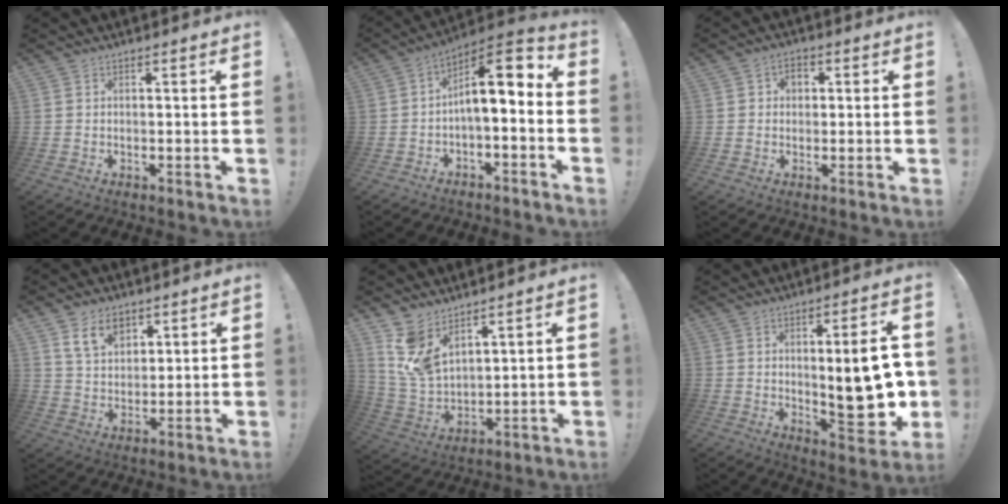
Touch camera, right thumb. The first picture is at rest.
{"total": 10.0, "force": [0.7, 3.8, 9.2], "torque": [-0.130, -0.008, 0.011]}
{"total": 3.1, "force": [0.5, 2.6, 1.5], "torque": [-0.018, -0.001, 0.006]}
{"total": 9.5, "force": [5.9, 6.1, 4.2], "torque": [-0.067, -0.023, 0.113]}
{"total": 9.6, "force": [7.1, 5.0, 4.0], "torque": [-0.094, -0.048, 0.148]}
{"total": 17.1, "force": [-0.1, 5.7, 16.1], "torque": [-0.192, -0.014, 0.008]}